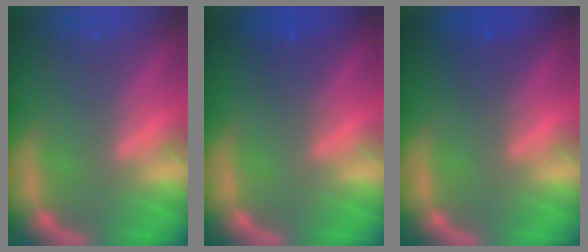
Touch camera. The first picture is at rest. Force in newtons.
{"total": 1.5}
{"total": 1.5}